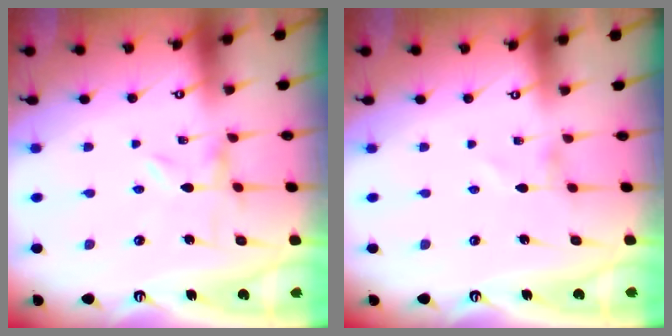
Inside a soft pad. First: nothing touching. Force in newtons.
{"total": 0.8, "press": 0.7, "slide": 0.3}